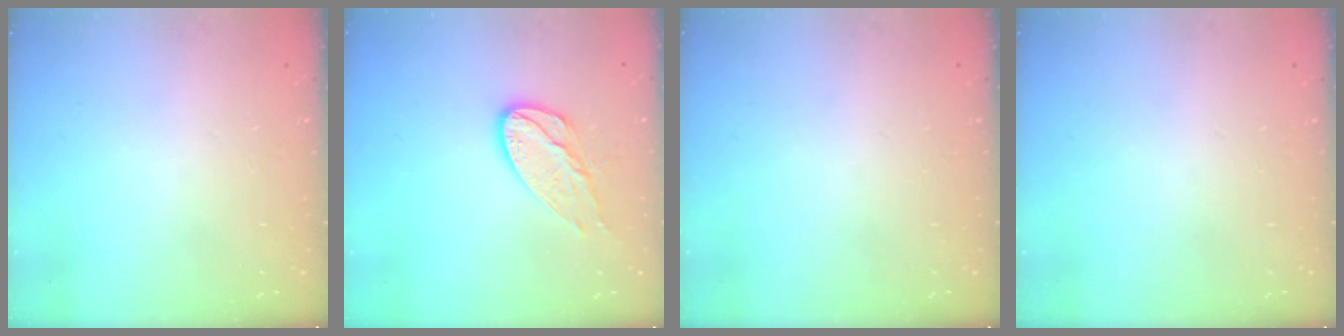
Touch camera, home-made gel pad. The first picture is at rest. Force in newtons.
{"total": 10.9, "press": 10.9, "slide": 0.5}
{"total": 0.0}
{"total": 0.0}